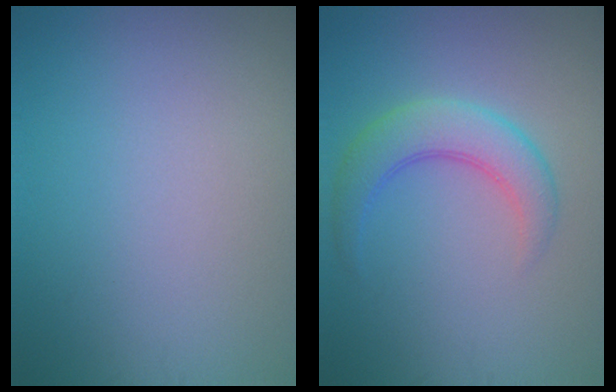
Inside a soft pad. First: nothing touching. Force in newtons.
{"total": 3.9, "press": 3.9, "slide": 0.1}